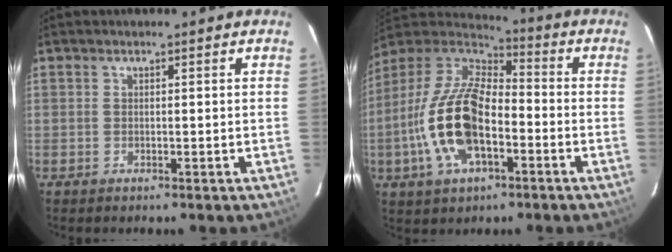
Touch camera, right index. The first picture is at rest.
{"total": 18.4, "force": [-5.1, 8.8, 15.3], "torque": [-0.324, -0.004, -0.098]}